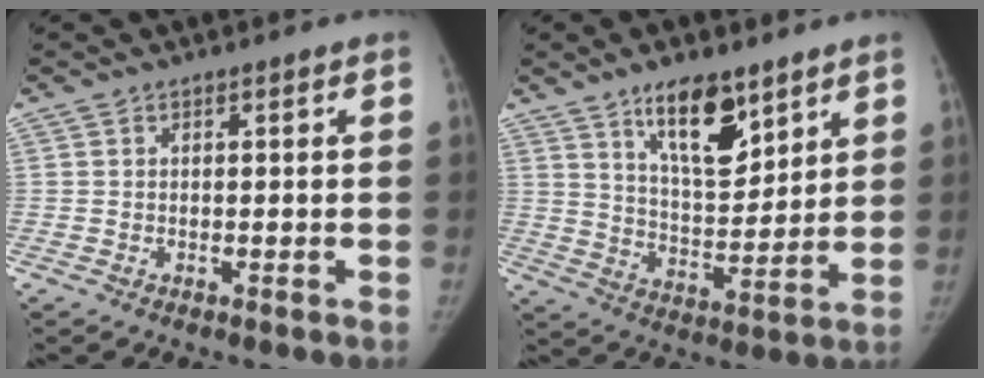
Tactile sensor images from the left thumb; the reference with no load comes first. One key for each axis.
{"total": 12.6, "fx": 8.0, "fy": 5.1, "fz": 8.3, "tx": -0.108, "ty": -0.056, "tz": 0.142}